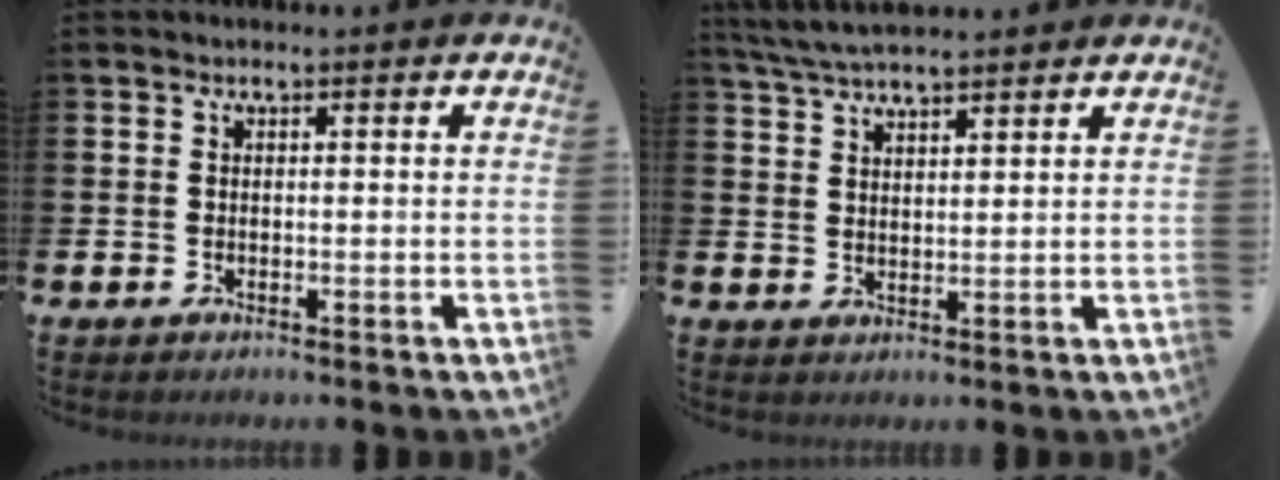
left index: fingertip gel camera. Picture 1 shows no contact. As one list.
[{"total": 4.9, "force": [4.7, 0.5, 1.5], "torque": [-0.048, -0.010, 0.087]}]